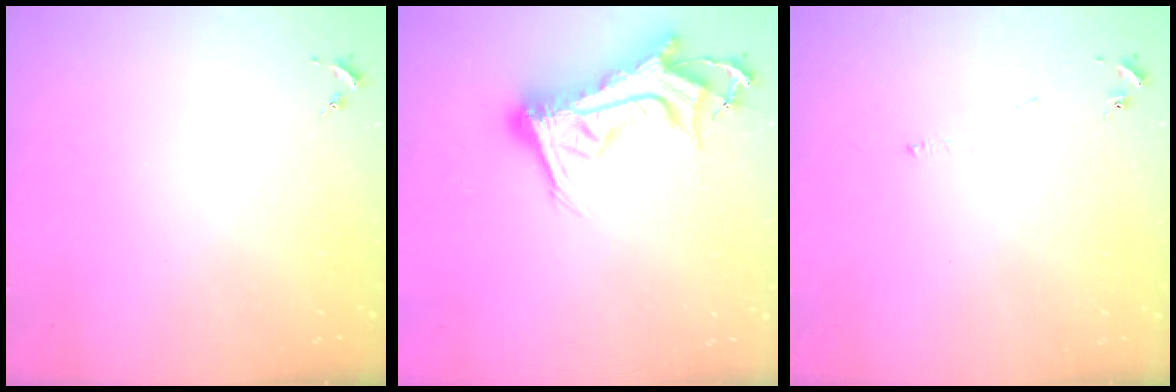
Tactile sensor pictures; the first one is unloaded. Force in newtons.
{"total": 17.8, "press": 17.8, "slide": 1.7}
{"total": 4.4, "press": 4.3, "slide": 0.5}